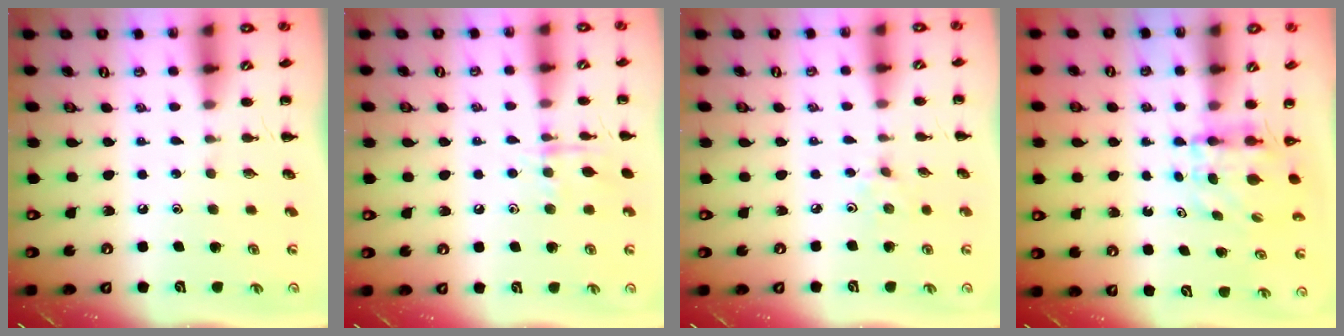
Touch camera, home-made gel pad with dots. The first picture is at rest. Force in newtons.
{"total": 8.0, "press": 7.9, "slide": 0.6}
{"total": 2.4, "press": 2.3, "slide": 0.8}
{"total": 4.1, "press": 4.1, "slide": 0.0}